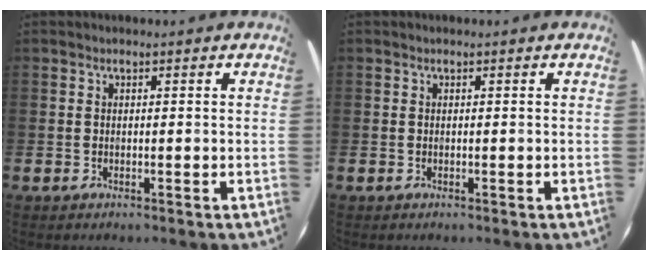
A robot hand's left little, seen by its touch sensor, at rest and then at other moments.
{"total": 0.0}